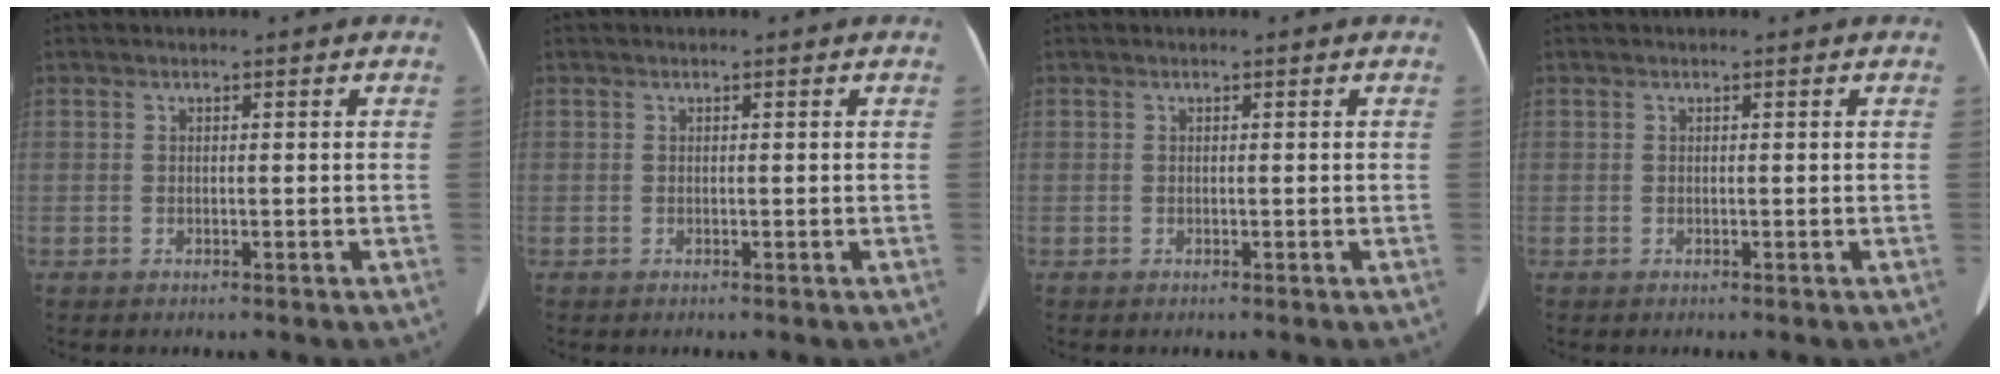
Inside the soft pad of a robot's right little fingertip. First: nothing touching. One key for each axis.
{"total": 0.0}
{"total": 0.0}
{"total": 0.0}